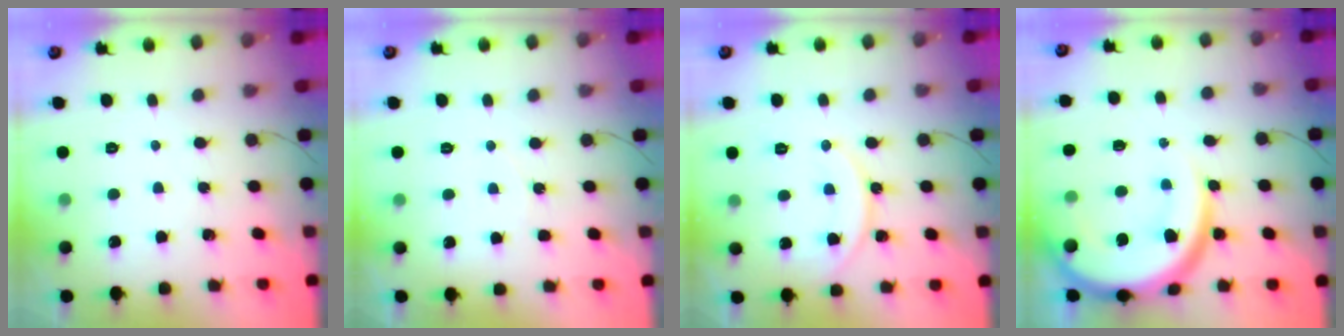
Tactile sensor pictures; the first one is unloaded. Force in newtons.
{"total": 4.9, "press": 4.8, "slide": 0.4}
{"total": 11.7, "press": 11.5, "slide": 2.4}
{"total": 16.8, "press": 16.7, "slide": 1.6}